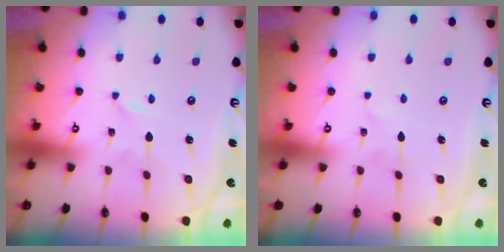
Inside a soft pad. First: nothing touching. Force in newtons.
{"total": 1.6, "press": 1.6, "slide": 0.1}